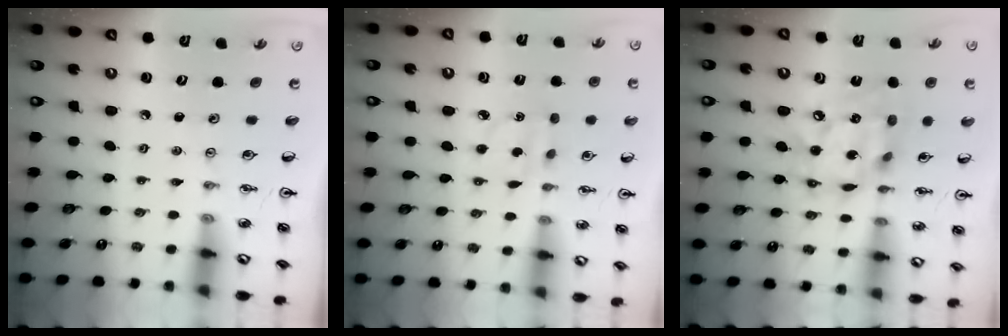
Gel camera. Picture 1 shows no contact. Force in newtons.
{"total": 3.1, "press": 3.0, "slide": 0.6}
{"total": 16.0, "press": 15.9, "slide": 1.5}